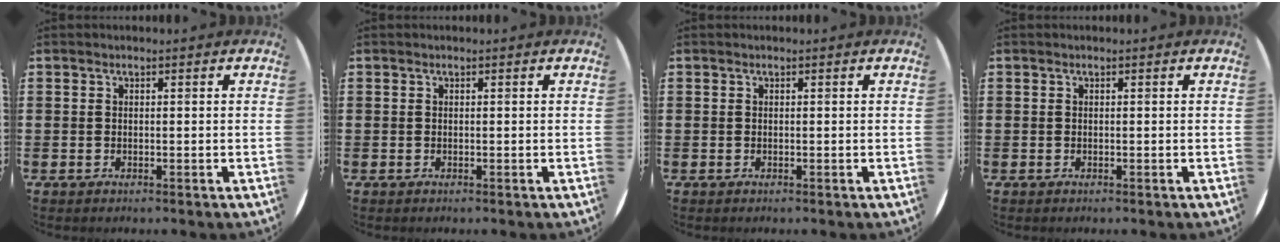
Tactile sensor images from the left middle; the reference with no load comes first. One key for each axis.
{"total": 0.0}
{"total": 0.0}
{"total": 0.0}